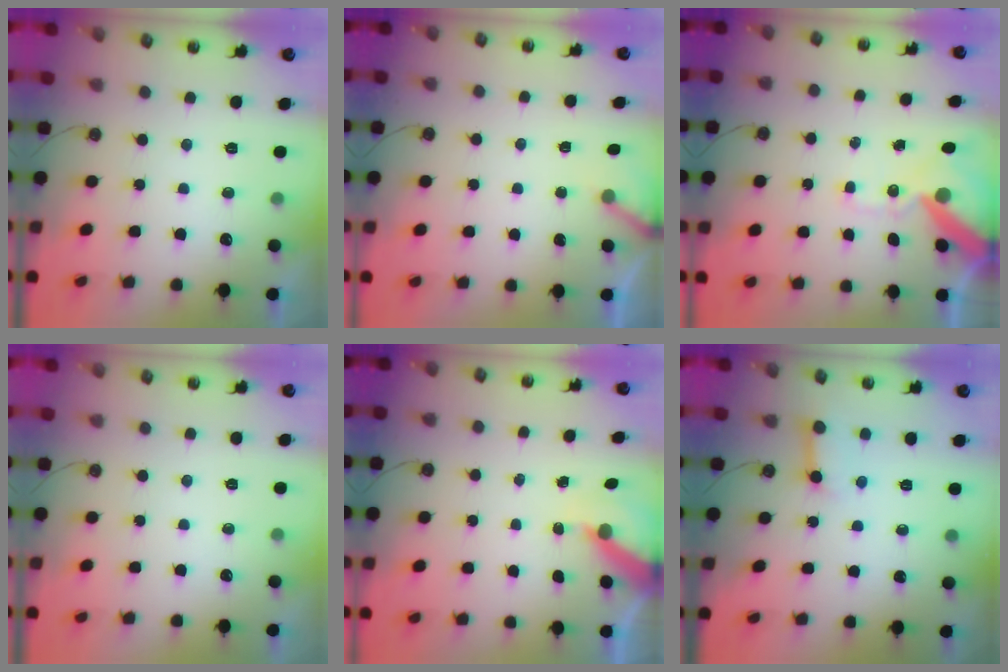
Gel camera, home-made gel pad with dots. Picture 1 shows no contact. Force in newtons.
{"total": 3.0, "press": 3.0, "slide": 0.2}
{"total": 13.1, "press": 13.0, "slide": 2.0}
{"total": 0.0}
{"total": 6.7, "press": 6.7, "slide": 0.7}
{"total": 6.6, "press": 6.5, "slide": 0.7}